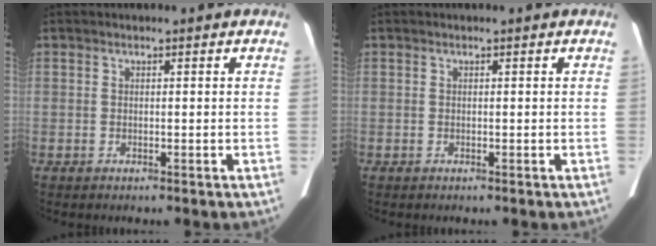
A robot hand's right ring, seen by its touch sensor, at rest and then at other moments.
{"total": 0.0}